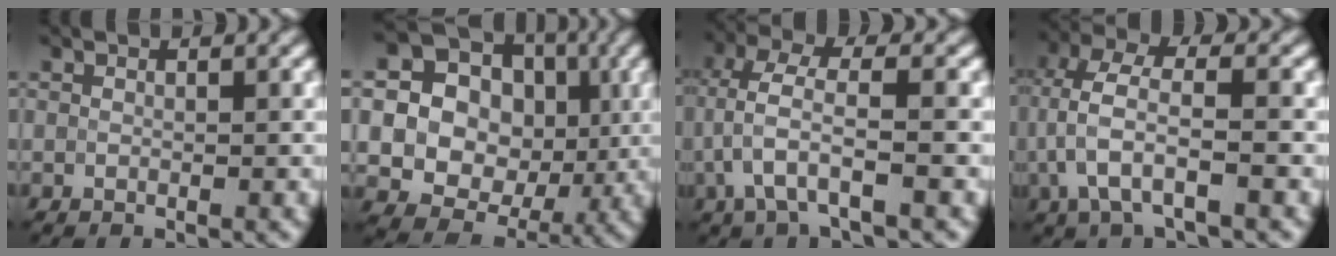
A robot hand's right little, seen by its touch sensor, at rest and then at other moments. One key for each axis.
{"total": 15.8, "fx": 1.2, "fy": 14.6, "fz": 6.0, "tx": -0.128, "ty": 0.033, "tz": 0.003}
{"total": 4.6, "fx": -0.9, "fy": 1.3, "fz": 4.3, "tx": -0.086, "ty": 0.014, "tz": -0.017}
{"total": 5.3, "fx": -0.8, "fy": 2.1, "fz": 4.8, "tx": -0.095, "ty": 0.014, "tz": -0.017}